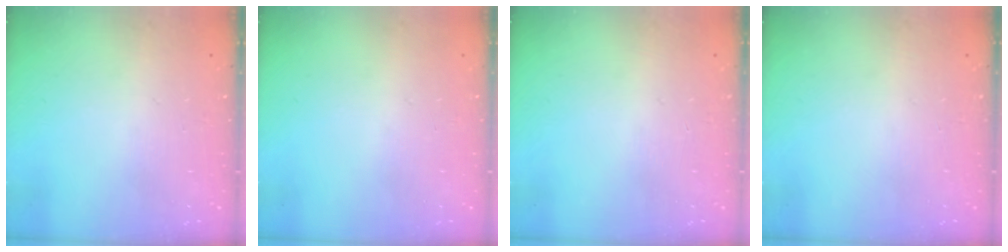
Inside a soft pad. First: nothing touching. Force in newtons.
{"total": 0.0}
{"total": 0.0}
{"total": 0.0}